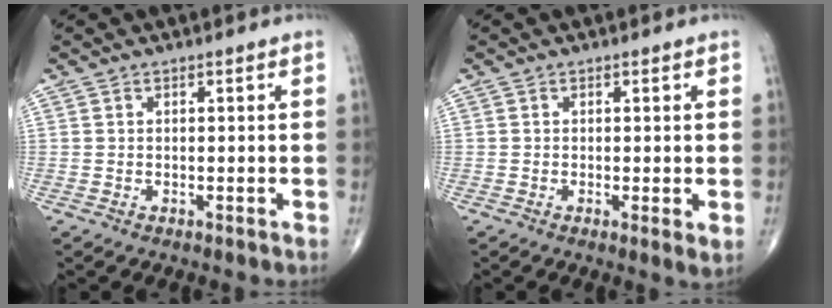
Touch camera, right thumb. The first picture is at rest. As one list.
[{"total": 2.1, "force": [-0.1, 0.3, 2.1], "torque": [-0.039, -0.010, -0.007]}]